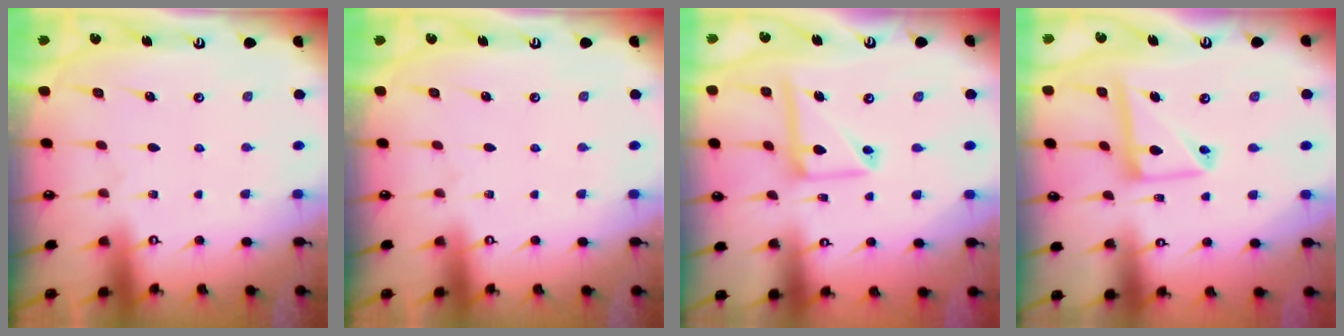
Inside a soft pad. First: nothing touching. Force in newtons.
{"total": 0.0}
{"total": 11.8, "press": 11.7, "slide": 1.0}
{"total": 12.5, "press": 12.5, "slide": 1.3}